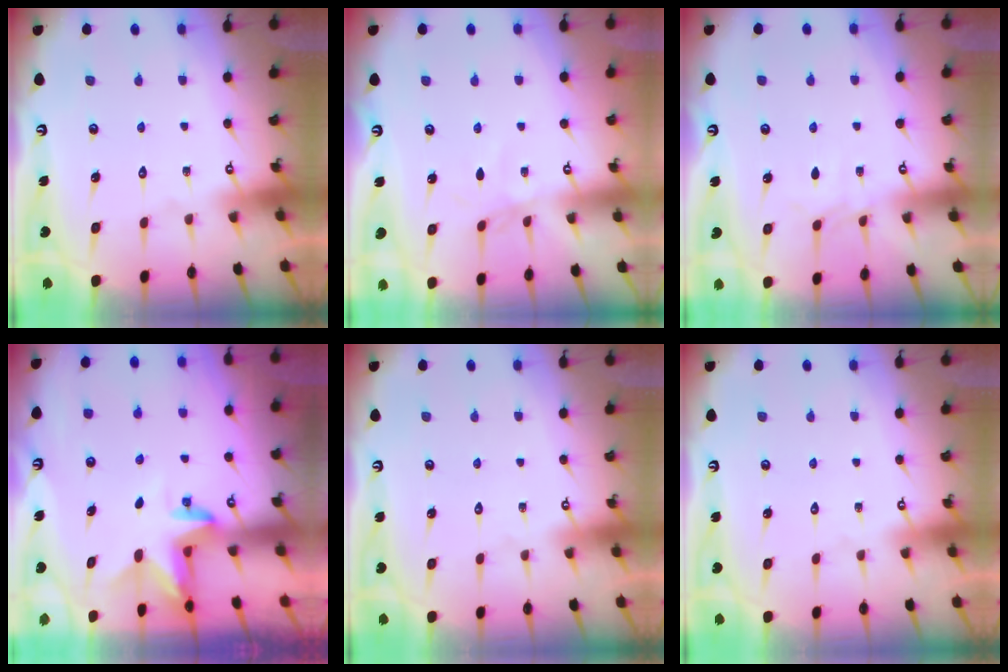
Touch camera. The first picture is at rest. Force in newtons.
{"total": 2.2, "press": 2.2, "slide": 0.4}
{"total": 4.2, "press": 4.1, "slide": 0.6}
{"total": 3.4, "press": 3.4, "slide": 0.1}
{"total": 0.0}
{"total": 0.0}